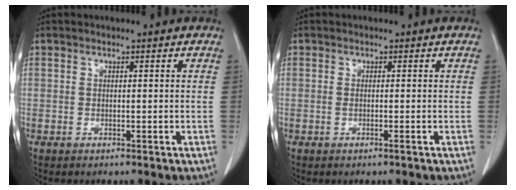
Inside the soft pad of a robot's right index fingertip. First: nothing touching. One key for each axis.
{"total": 0.9, "fx": -0.3, "fy": -0.2, "fz": 0.8, "tx": -0.017, "ty": -0.002, "tz": -0.004}